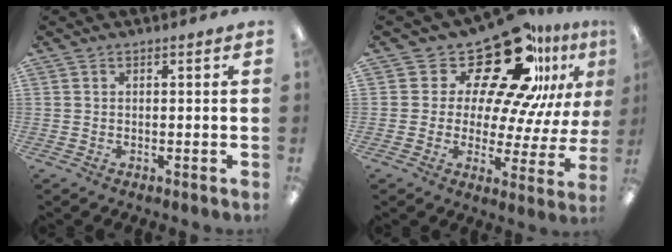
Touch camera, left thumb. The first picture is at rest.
{"total": 22.6, "force": [15.4, 10.1, 13.1], "torque": [-0.204, -0.108, 0.260]}